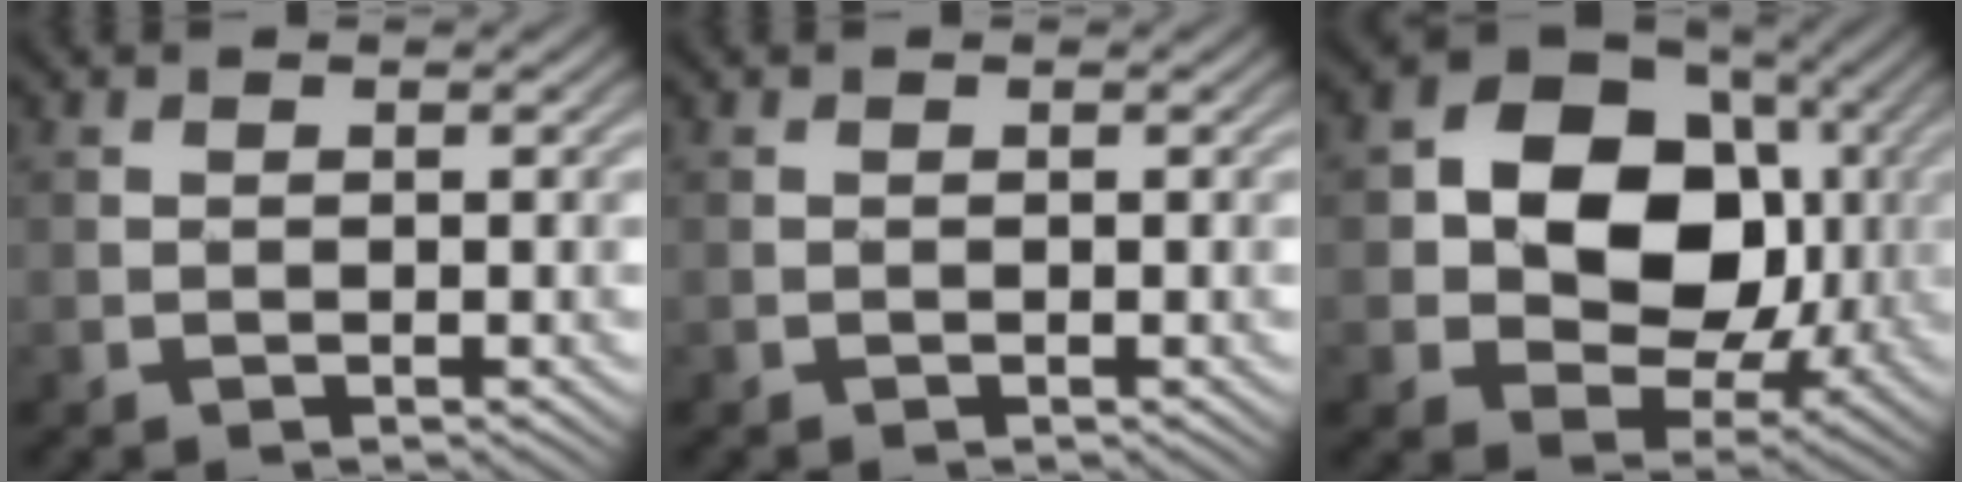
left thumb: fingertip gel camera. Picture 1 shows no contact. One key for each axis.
{"total": 0.0}
{"total": 13.6, "fx": 1.3, "fy": 10.4, "fz": 8.7, "tx": -0.150, "ty": 0.001, "tz": 0.016}